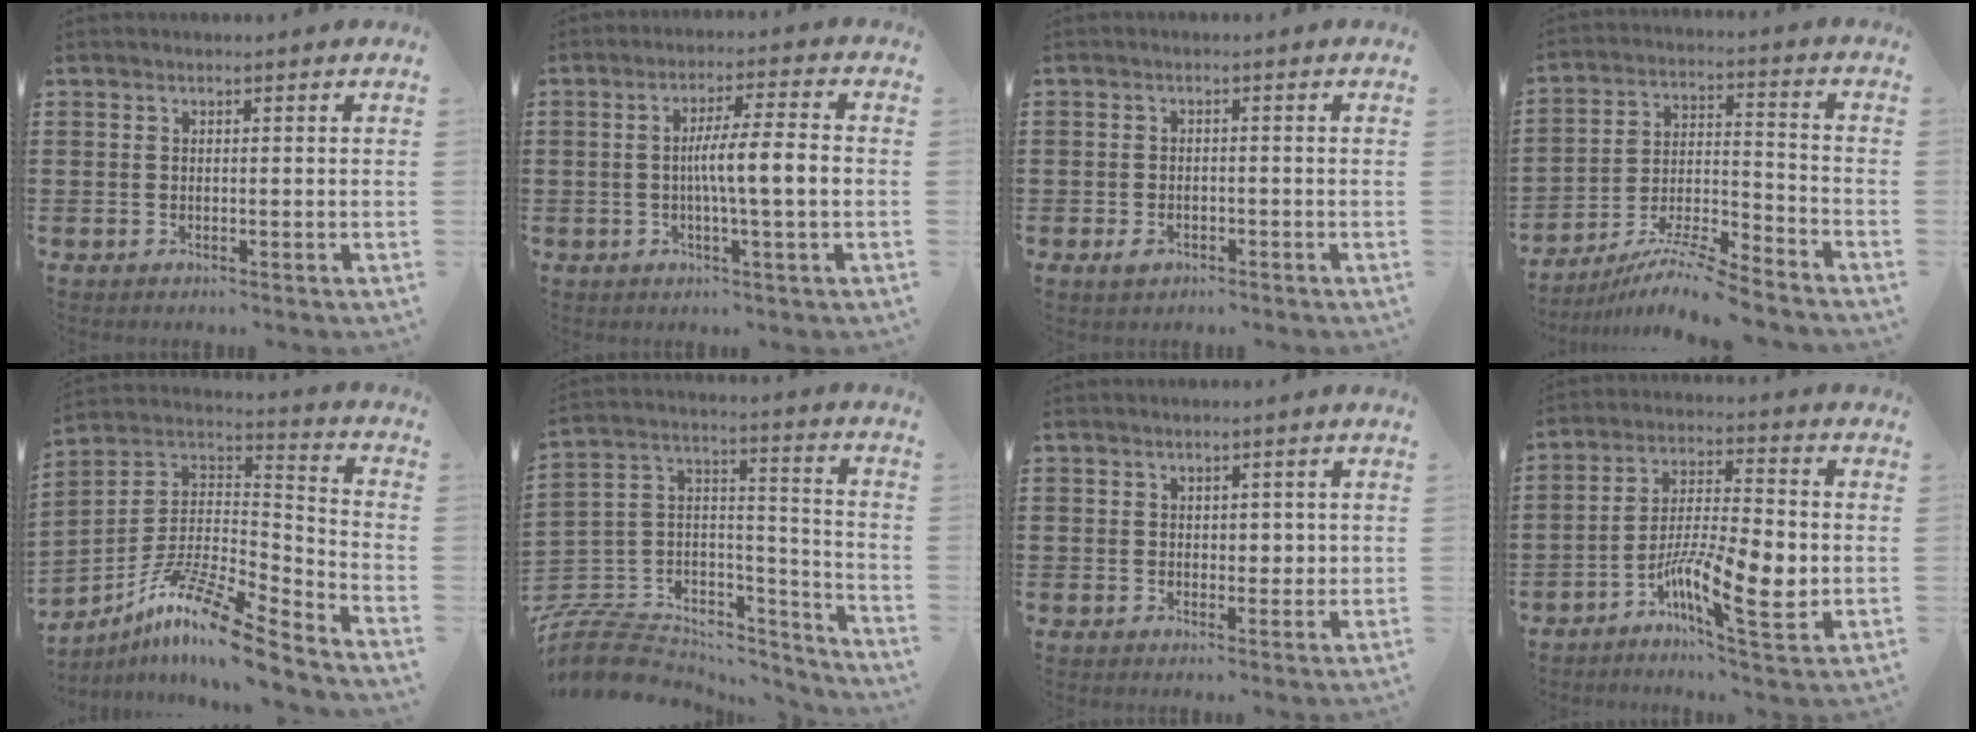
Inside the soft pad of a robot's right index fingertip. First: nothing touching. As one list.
[{"total": 6.7, "force": [-0.6, 0.4, 6.6], "torque": [-0.118, 0.001, -0.017]}, {"total": 1.8, "force": [-1.2, 1.0, 0.9], "torque": [-0.020, 0.000, -0.024]}, {"total": 8.9, "force": [-8.2, 0.1, 3.4], "torque": [-0.059, 0.009, -0.163]}, {"total": 12.6, "force": [-9.7, 1.5, 7.9], "torque": [-0.153, 0.014, -0.191]}, {"total": 8.1, "force": [-6.6, 4.2, 2.3], "torque": [-0.063, 0.001, -0.129]}, {"total": 2.1, "force": [0.7, 1.6, 1.2], "torque": [-0.009, 0.003, 0.008]}, {"total": 11.3, "force": [-3.7, 3.3, 10.1], "torque": [-0.195, -0.005, -0.065]}]